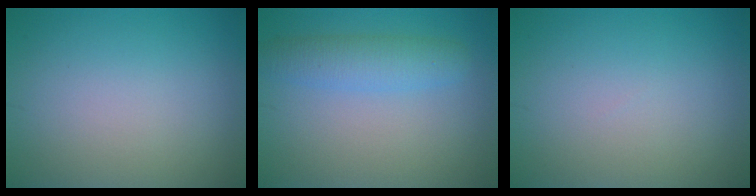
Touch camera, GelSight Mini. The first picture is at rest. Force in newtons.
{"total": 3.4, "press": 3.4, "slide": 0.1}
{"total": 0.0}